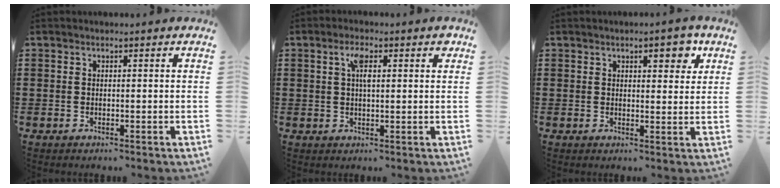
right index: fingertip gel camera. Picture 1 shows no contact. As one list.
[{"total": 3.7, "force": [1.3, 1.2, 3.3], "torque": [-0.054, 0.003, 0.015]}, {"total": 4.5, "force": [2.5, 1.7, 3.3], "torque": [-0.038, -0.003, 0.036]}]